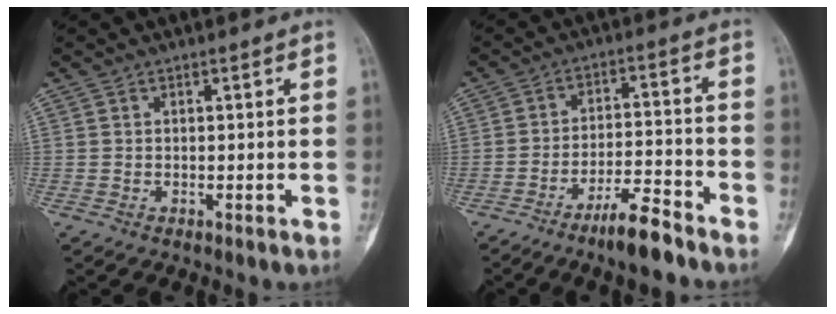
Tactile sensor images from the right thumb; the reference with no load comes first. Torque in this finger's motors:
{"motor_torque": [1.02, -0.43, 0.71, -0.77, 0.17]}